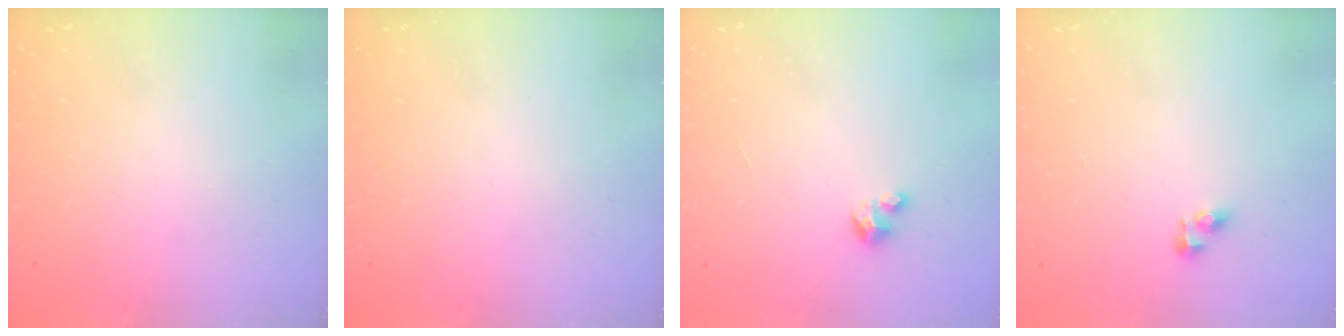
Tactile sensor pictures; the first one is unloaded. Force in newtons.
{"total": 0.0}
{"total": 3.4, "press": 3.3, "slide": 0.2}
{"total": 4.9, "press": 4.9, "slide": 0.1}